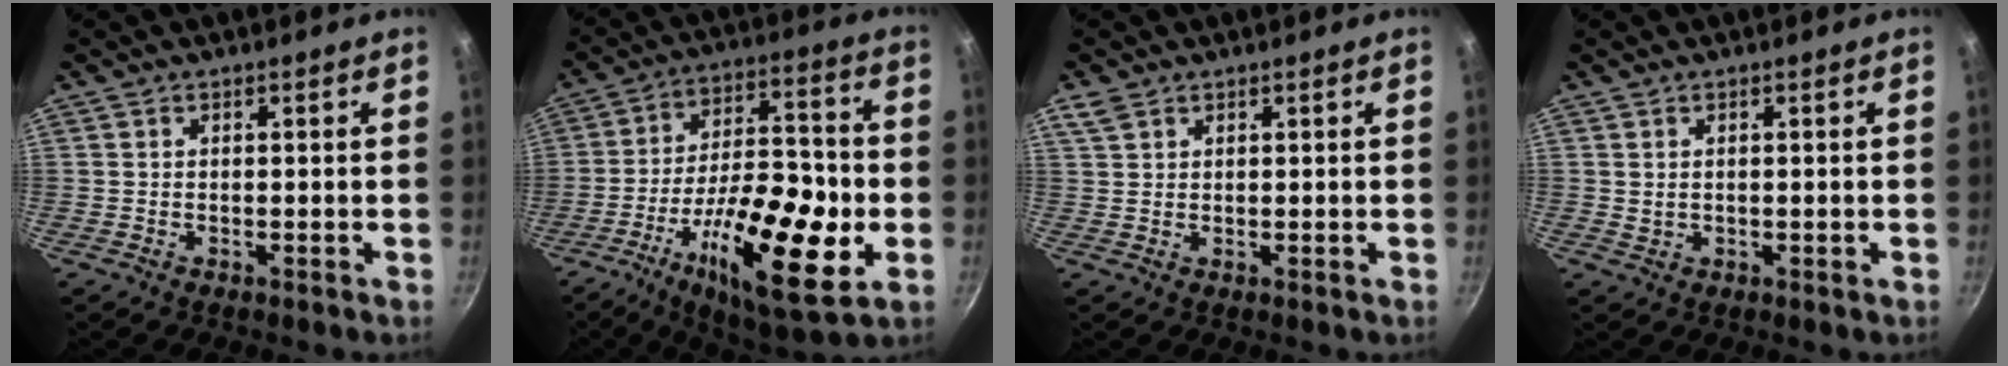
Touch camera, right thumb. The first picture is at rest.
{"total": 23.8, "force": [-7.4, 8.6, 20.9], "torque": [-0.323, 0.025, -0.117]}
{"total": 2.7, "force": [1.7, 1.7, 1.3], "torque": [-0.024, 0.001, 0.039]}
{"total": 1.0, "force": [0.4, 0.7, 0.6], "torque": [-0.009, -0.001, 0.010]}